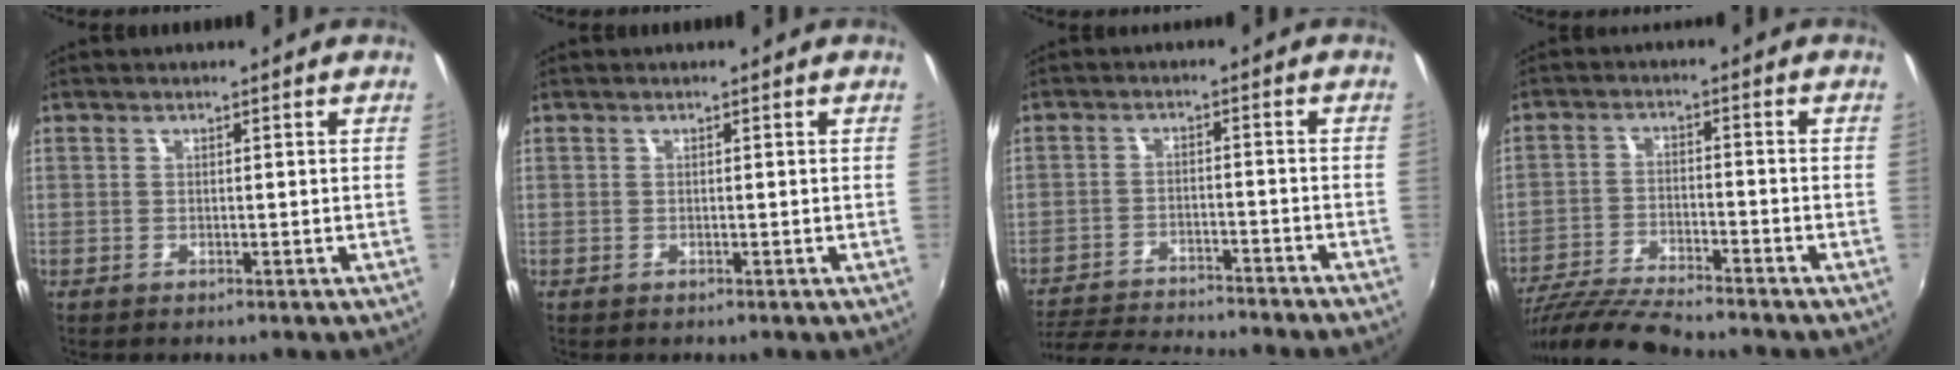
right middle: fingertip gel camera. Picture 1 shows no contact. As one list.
[{"total": 0.0}, {"total": 15.6, "force": [-14.0, 1.6, 6.8], "torque": [-0.142, -0.016, -0.210]}, {"total": 11.6, "force": [-10.5, 1.0, 4.8], "torque": [-0.121, -0.020, -0.197]}]